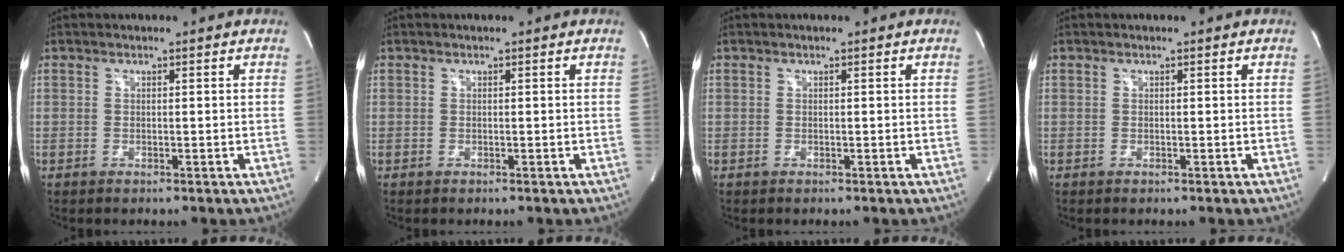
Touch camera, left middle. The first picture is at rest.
{"total": 0.0}
{"total": 0.0}
{"total": 0.0}